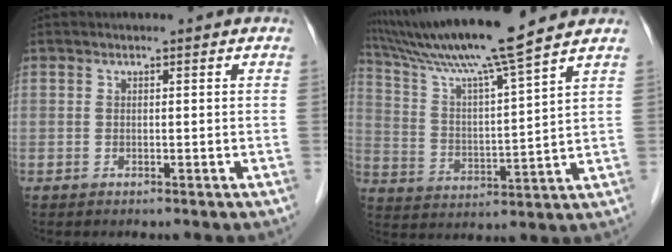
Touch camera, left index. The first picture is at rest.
{"total": 15.0, "force": [12.7, -2.0, 7.7], "torque": [-0.145, 0.006, 0.215]}